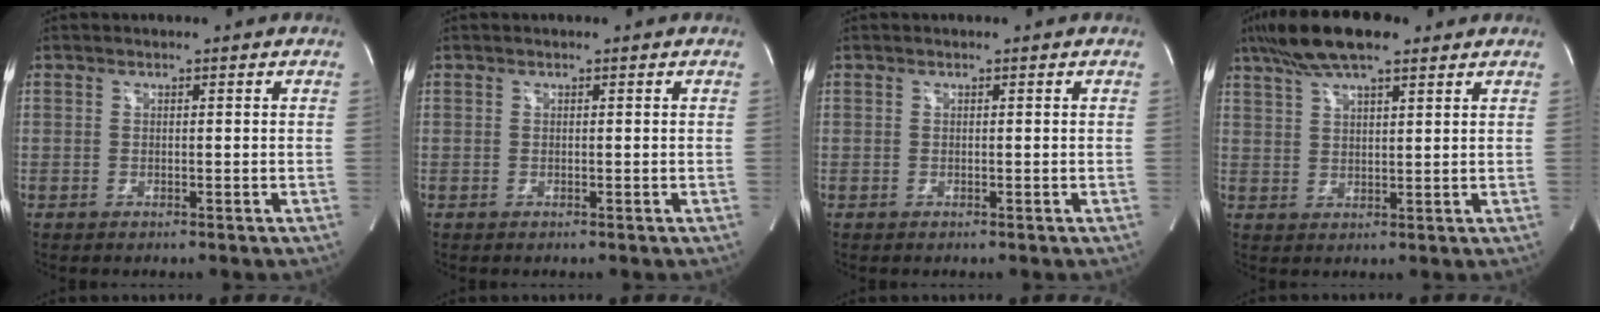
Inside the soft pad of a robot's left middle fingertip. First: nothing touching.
{"total": 0.0}
{"total": 0.0}
{"total": 10.8, "force": [7.8, 2.5, 7.2], "torque": [-0.136, 0.028, 0.135]}